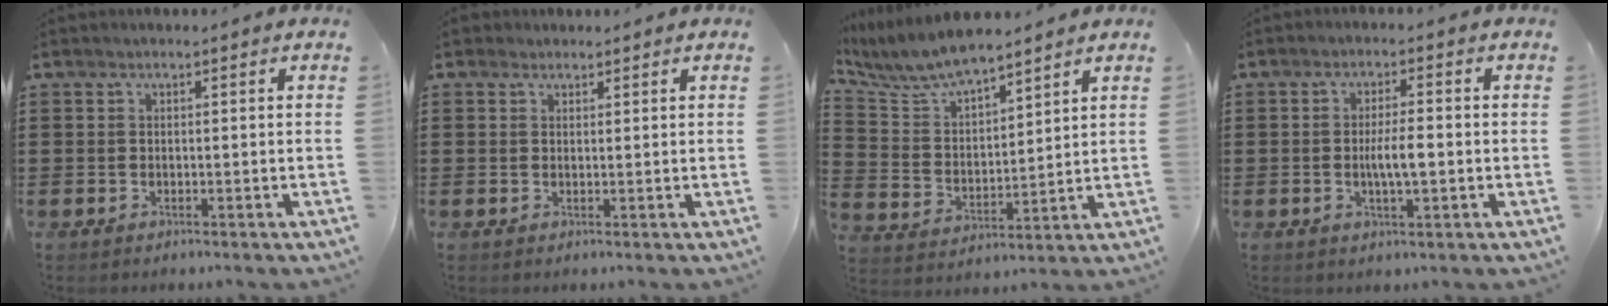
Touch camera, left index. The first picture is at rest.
{"total": 1.3, "force": [1.1, 0.7, 0.1], "torque": [-0.004, 0.005, 0.023]}
{"total": 7.4, "force": [6.5, 1.0, 3.2], "torque": [-0.091, -0.029, 0.113]}
{"total": 4.3, "force": [-0.6, 1.1, 4.1], "torque": [-0.080, 0.001, -0.015]}